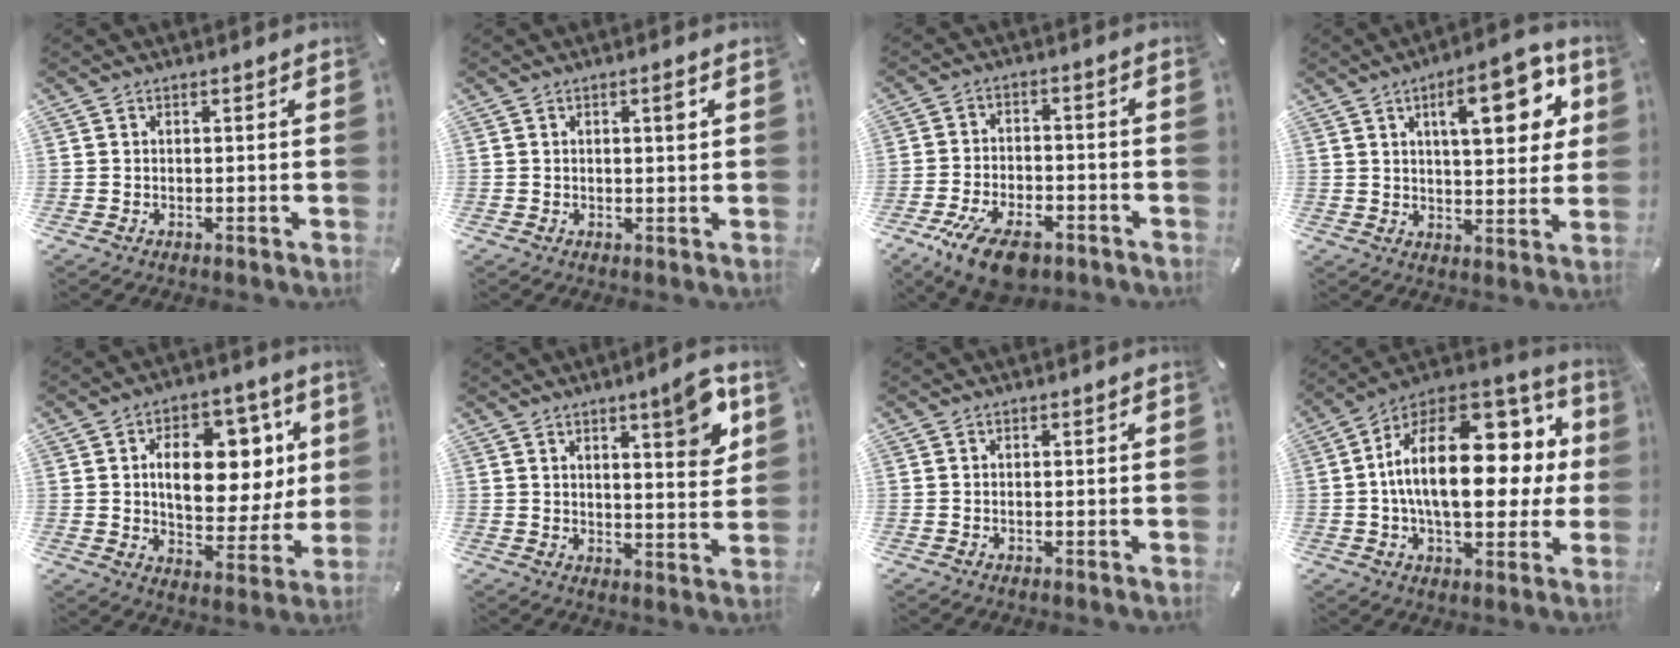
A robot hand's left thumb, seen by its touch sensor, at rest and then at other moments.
{"total": 2.2, "force": [0.7, 0.4, 2.0], "torque": [-0.034, 0.000, 0.008]}
{"total": 10.6, "force": [-6.4, 5.2, 6.6], "torque": [-0.129, 0.032, -0.115]}
{"total": 14.9, "force": [6.2, 5.9, 12.2], "torque": [-0.168, -0.017, 0.095]}
{"total": 15.3, "force": [3.9, 10.3, 10.7], "torque": [-0.145, -0.009, 0.068]}
{"total": 9.0, "force": [5.7, 2.1, 6.6], "torque": [-0.082, -0.036, 0.090]}
{"total": 0.6, "force": [-0.2, 0.2, 0.5], "torque": [-0.011, -0.003, -0.004]}
{"total": 26.4, "force": [3.8, 14.0, 22.0], "torque": [-0.381, -0.019, 0.064]}